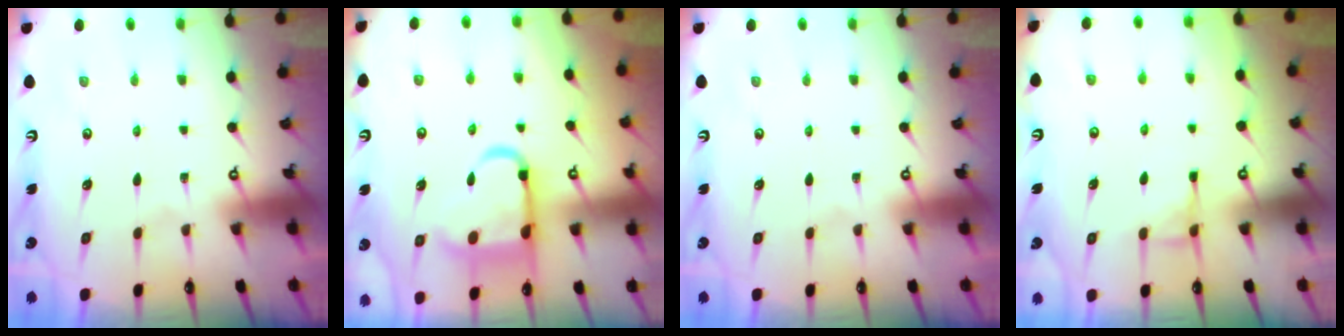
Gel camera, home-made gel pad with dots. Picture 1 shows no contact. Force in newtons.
{"total": 12.6, "press": 12.5, "slide": 1.5}
{"total": 0.0}
{"total": 4.3, "press": 4.2, "slide": 0.8}